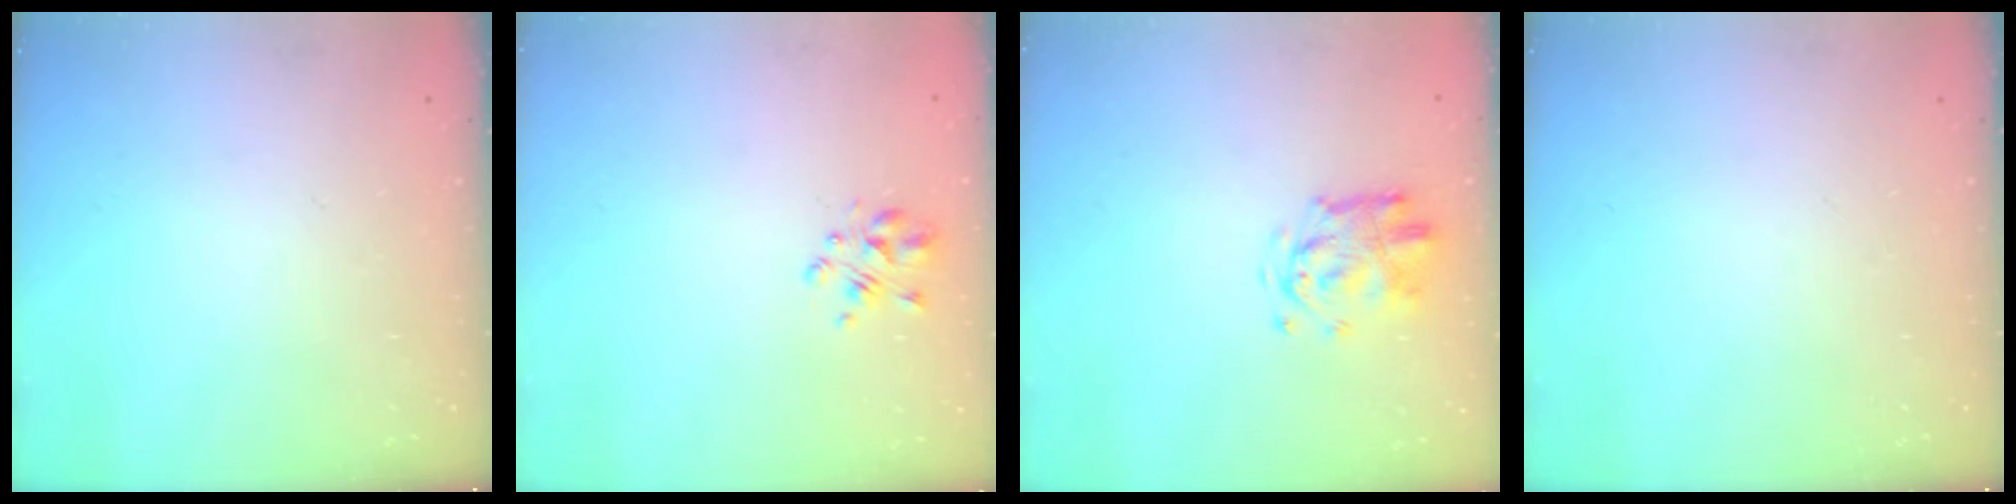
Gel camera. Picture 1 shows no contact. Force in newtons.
{"total": 2.5, "press": 2.4, "slide": 0.8}
{"total": 3.3, "press": 3.2, "slide": 0.4}
{"total": 0.0}